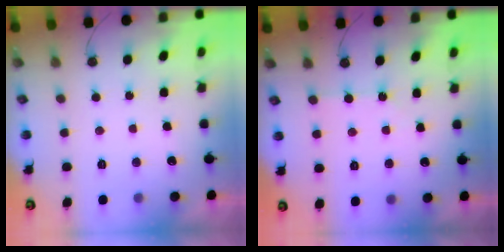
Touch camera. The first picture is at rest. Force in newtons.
{"total": 1.6, "press": 1.6, "slide": 0.3}